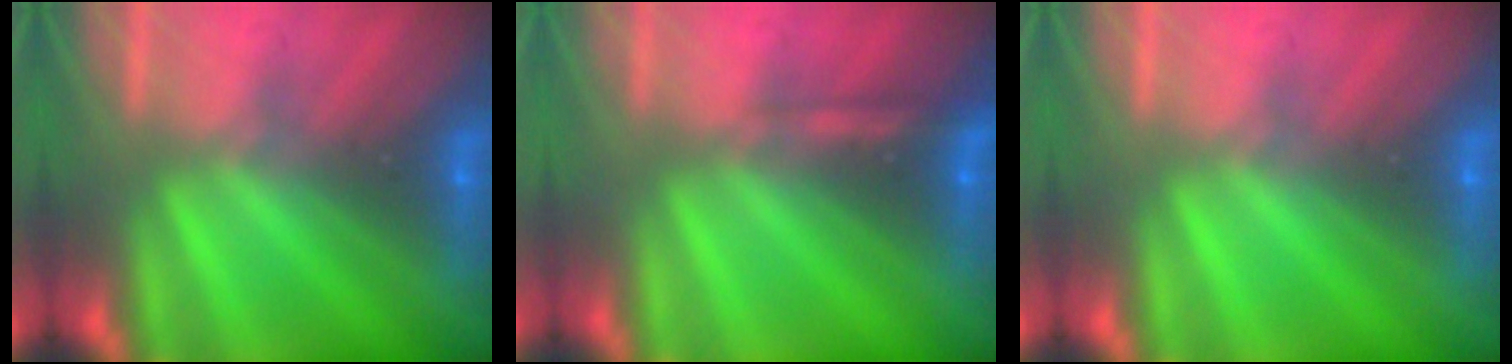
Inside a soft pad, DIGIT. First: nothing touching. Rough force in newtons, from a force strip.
{"total": 2.2}
{"total": 0.0}